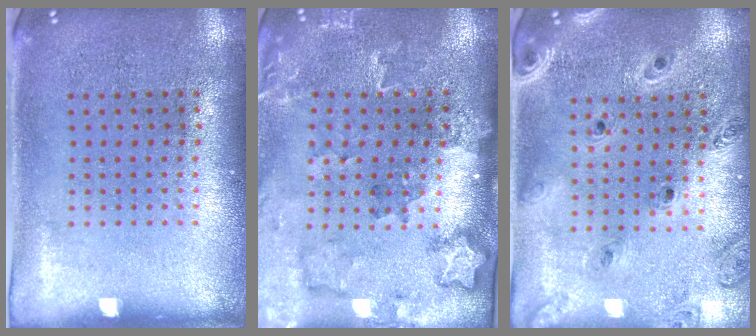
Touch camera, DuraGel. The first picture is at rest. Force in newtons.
{"total": 1.8, "press": 1.8, "slide": 0.3}
{"total": 1.4, "press": 1.3, "slide": 0.2}